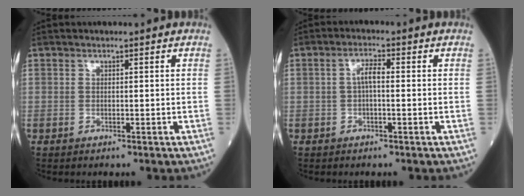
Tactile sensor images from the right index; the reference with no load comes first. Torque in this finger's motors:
{"motor_torque": [0.62, 0.03, 0.28, 0.08]}